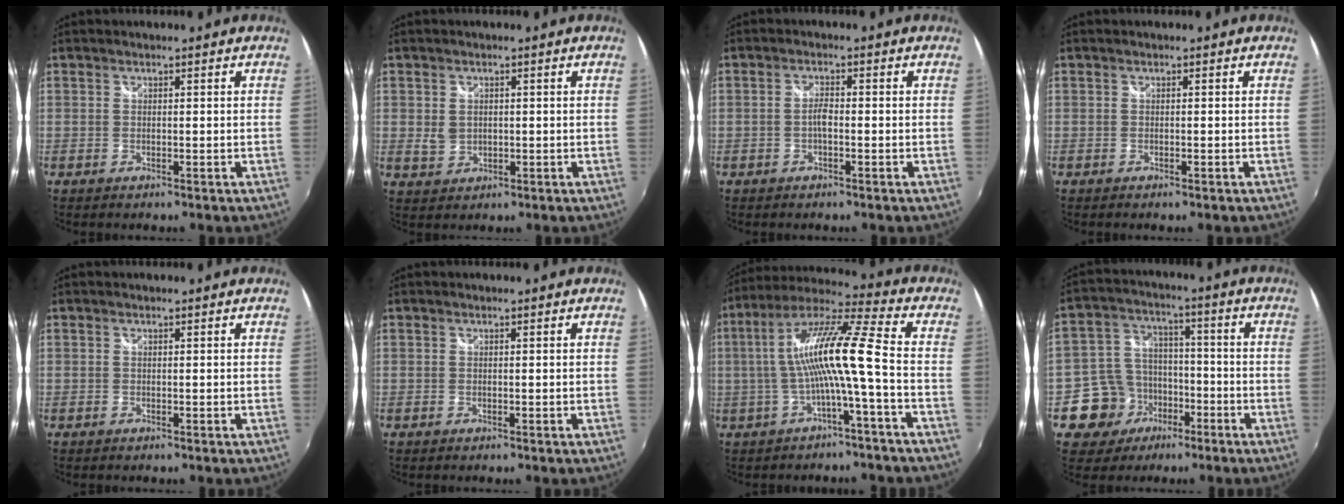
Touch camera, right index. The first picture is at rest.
{"total": 3.4, "force": [0.1, 2.9, 1.7], "torque": [-0.029, -0.001, 0.005]}
{"total": 1.9, "force": [-0.7, 0.6, 1.7], "torque": [-0.035, 0.005, -0.015]}
{"total": 0.5, "force": [-0.4, 0.2, 0.3], "torque": [-0.006, -0.001, -0.008]}
{"total": 0.0}
{"total": 0.0}
{"total": 12.6, "force": [-2.2, -0.5, 12.4], "torque": [-0.233, 0.011, -0.034]}
{"total": 10.5, "force": [-5.2, 8.8, 2.6], "torque": [-0.077, 0.027, -0.077]}